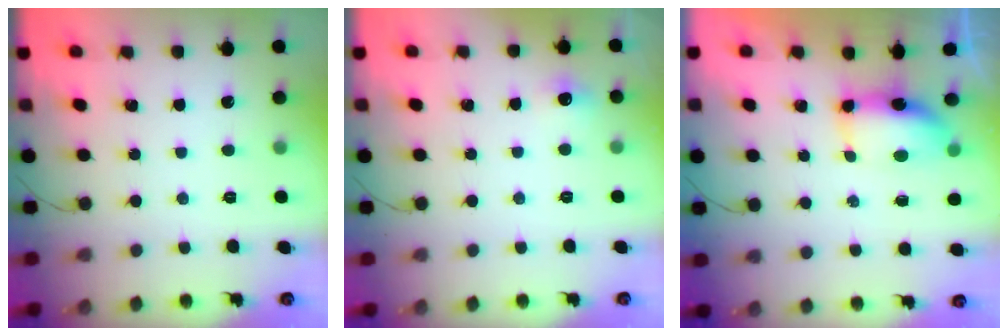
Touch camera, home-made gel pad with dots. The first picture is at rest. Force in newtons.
{"total": 4.5, "press": 4.3, "slide": 1.3}
{"total": 7.7, "press": 7.3, "slide": 2.5}